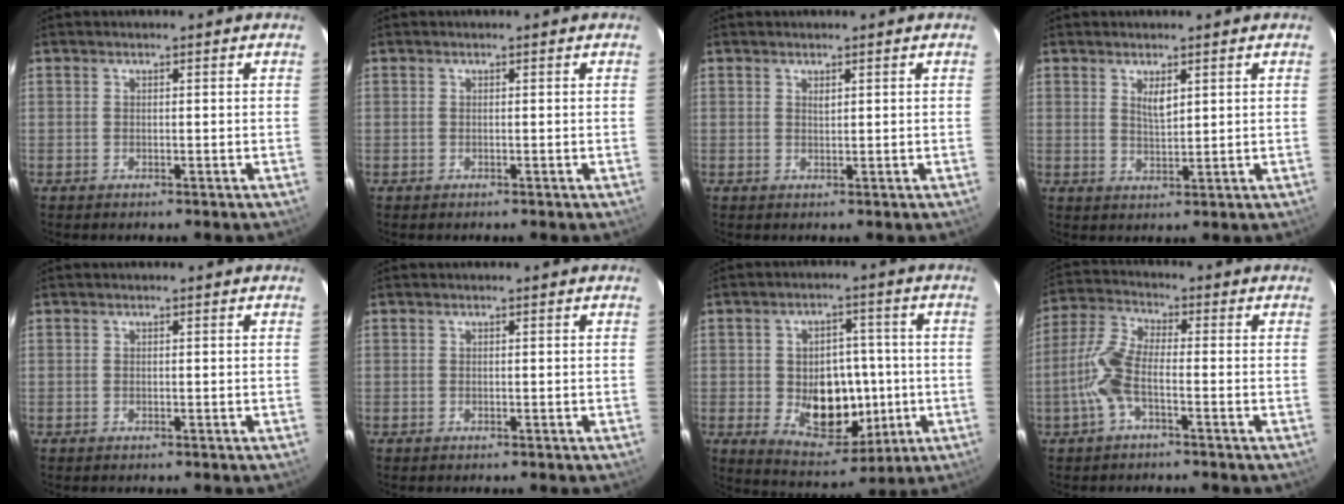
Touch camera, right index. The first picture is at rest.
{"total": 0.0}
{"total": 0.7, "force": [0.5, 0.3, 0.5], "torque": [-0.007, 0.002, 0.010]}
{"total": 3.0, "force": [1.4, 1.1, 2.4], "torque": [-0.040, -0.003, 0.027]}
{"total": 0.0}
{"total": 0.0}
{"total": 13.1, "force": [-1.9, 9.2, 9.2], "torque": [-0.164, 0.002, -0.004]}
{"total": 8.1, "force": [-2.8, 2.5, 7.2], "torque": [-0.171, 0.009, -0.059]}